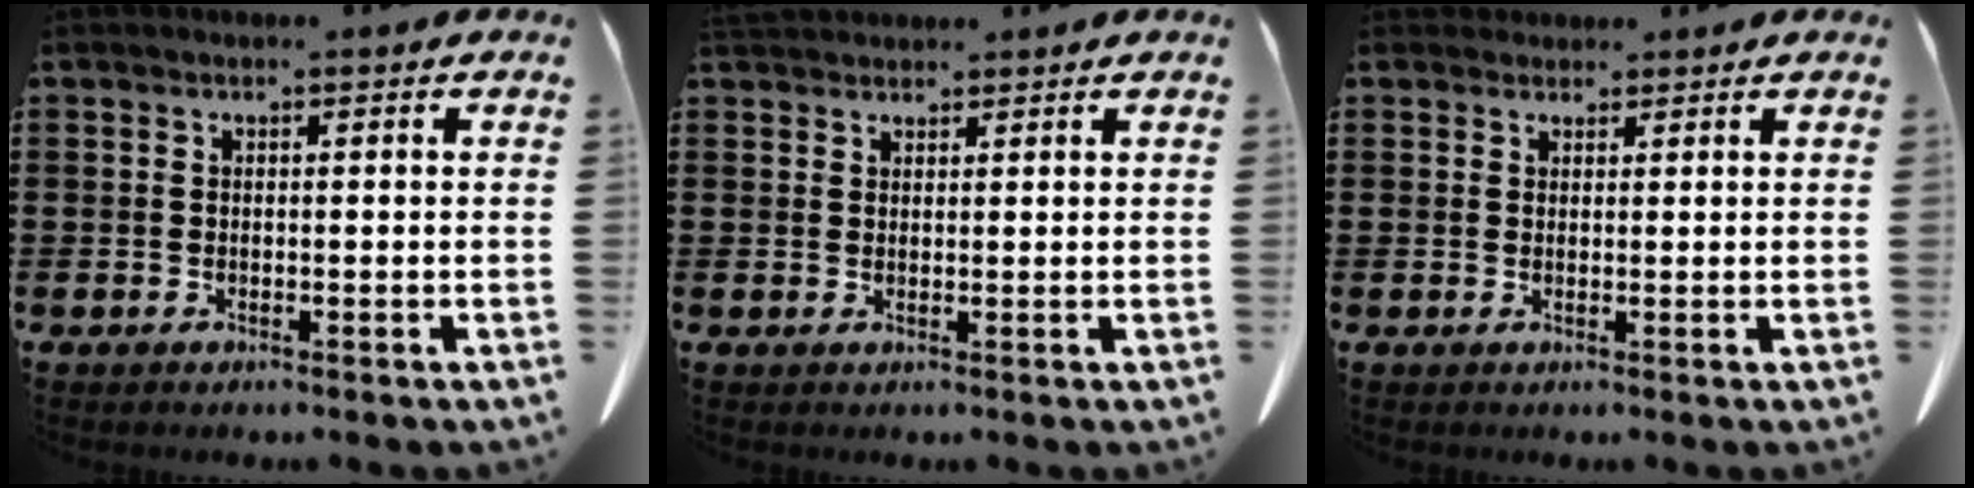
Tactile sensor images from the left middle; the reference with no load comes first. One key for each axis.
{"total": 2.2, "fx": 2.1, "fy": 0.7, "fz": 0.5, "tx": -0.015, "ty": 0.000, "tz": 0.041}
{"total": 1.6, "fx": 1.5, "fy": 0.7, "fz": 0.1, "tx": -0.006, "ty": 0.003, "tz": 0.030}